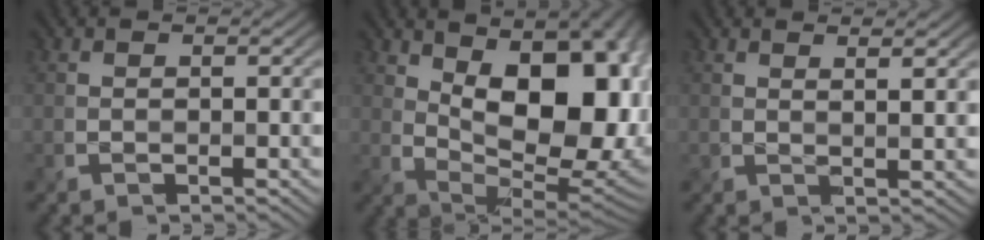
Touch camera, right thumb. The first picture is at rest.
{"total": 16.8, "force": [3.9, 9.2, 13.5], "torque": [-0.171, 0.023, 0.066]}
{"total": 2.4, "force": [1.5, 0.4, 1.8], "torque": [-0.029, -0.005, 0.027]}